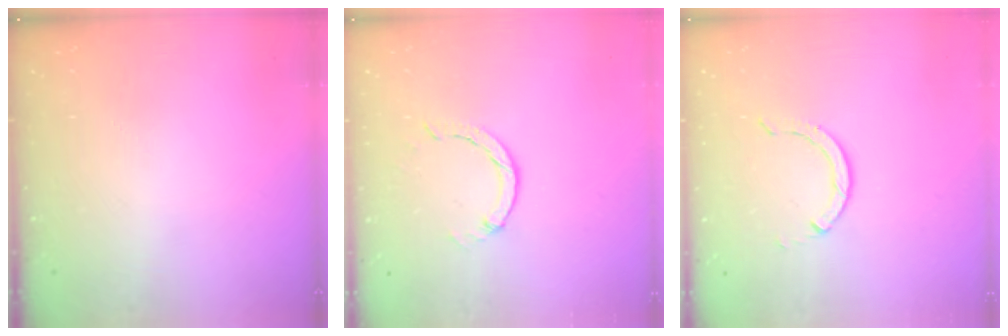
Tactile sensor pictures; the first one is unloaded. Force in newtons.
{"total": 1.3, "press": 1.2, "slide": 0.3}
{"total": 2.9, "press": 2.9, "slide": 0.4}